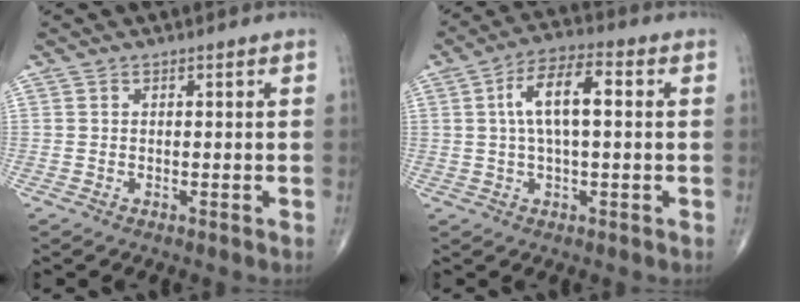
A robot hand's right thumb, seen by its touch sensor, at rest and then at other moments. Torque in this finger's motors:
{"motor_torque": [0.45, 2.28, 0.71, -0.14, 0.26]}